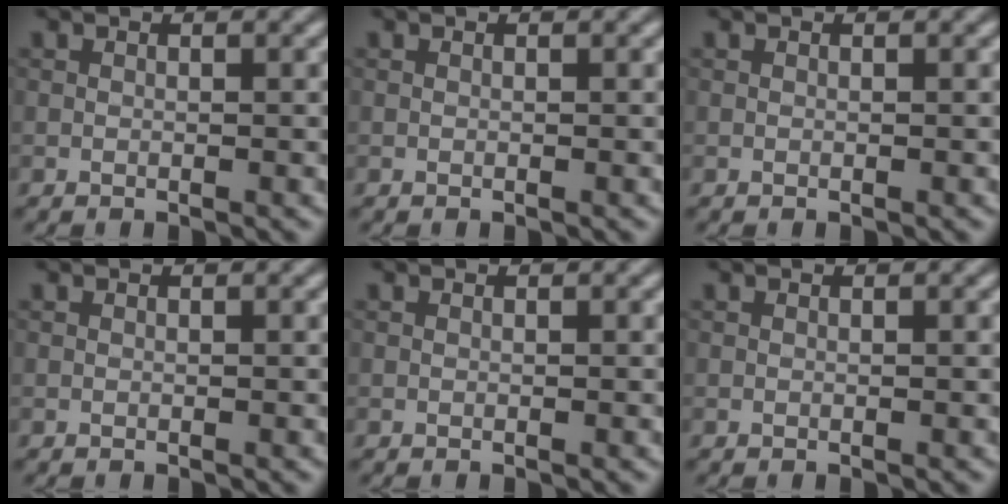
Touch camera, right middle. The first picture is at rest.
{"total": 0.0}
{"total": 0.0}
{"total": 0.0}
{"total": 0.0}
{"total": 0.0}